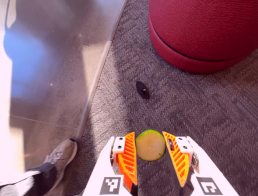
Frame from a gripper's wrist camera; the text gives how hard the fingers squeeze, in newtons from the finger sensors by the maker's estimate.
{"total": 9.2, "left": 9.4, "right": 9.1}